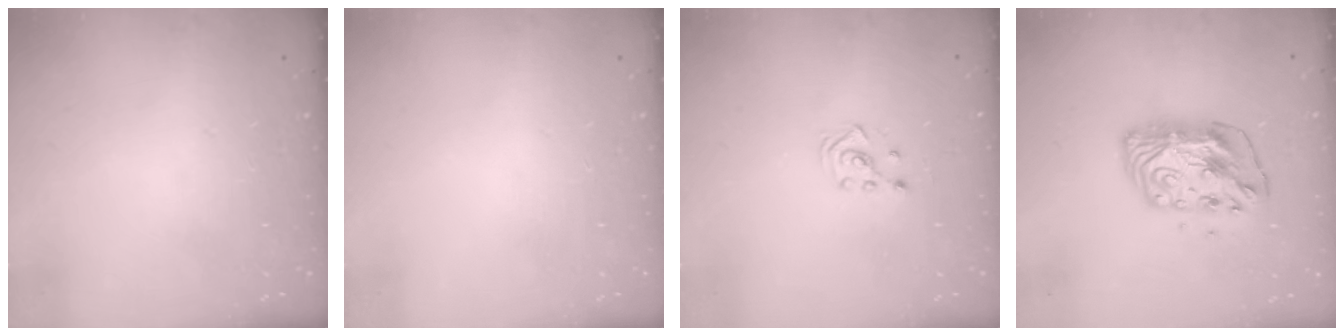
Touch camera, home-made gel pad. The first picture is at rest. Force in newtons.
{"total": 0.0}
{"total": 2.5, "press": 2.4, "slide": 0.8}
{"total": 10.2, "press": 10.2, "slide": 0.9}